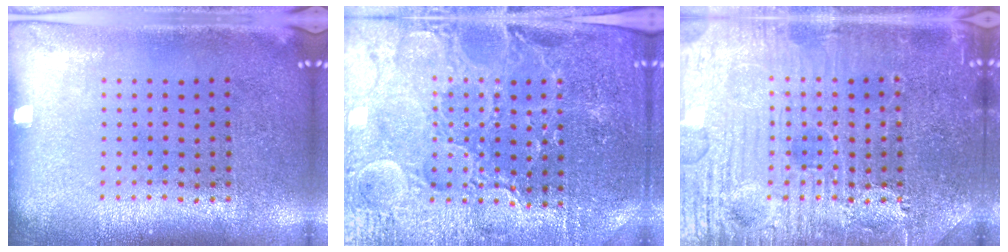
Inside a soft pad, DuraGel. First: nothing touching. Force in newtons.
{"total": 4.2, "press": 4.1, "slide": 1.2}
{"total": 4.8, "press": 4.8, "slide": 0.5}